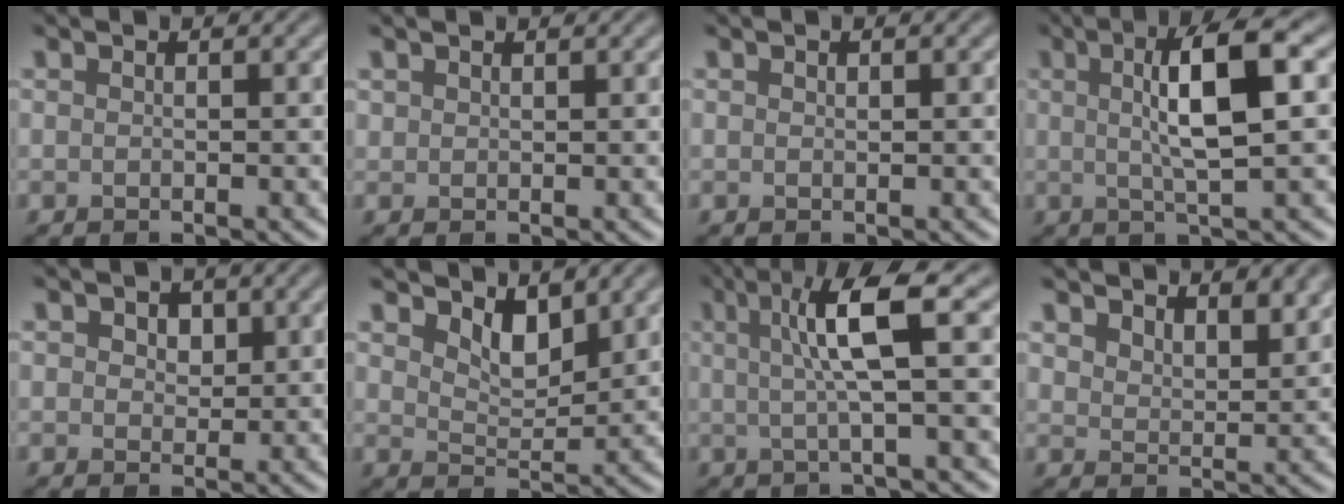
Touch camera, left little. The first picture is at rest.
{"total": 0.8, "force": [0.7, 0.4, 0.0], "torque": [-0.003, 0.002, 0.014]}
{"total": 0.0}
{"total": 6.6, "force": [1.1, 1.4, 6.4], "torque": [-0.104, 0.014, 0.014]}
{"total": 2.5, "force": [1.0, 1.8, 1.4], "torque": [-0.027, 0.004, 0.005]}
{"total": 2.9, "force": [2.2, 1.1, 1.4], "torque": [-0.037, -0.012, 0.030]}
{"total": 5.8, "force": [1.0, 0.7, 5.6], "torque": [-0.102, 0.009, 0.015]}
{"total": 4.9, "force": [3.8, 2.1, 2.4], "torque": [-0.048, -0.003, 0.048]}